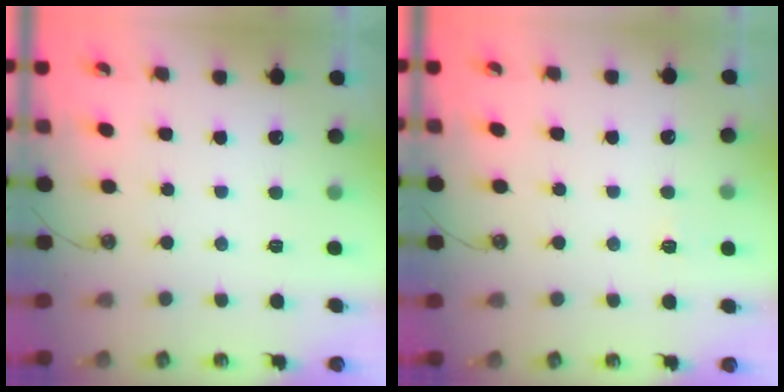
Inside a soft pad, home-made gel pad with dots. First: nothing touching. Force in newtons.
{"total": 2.3, "press": 2.3, "slide": 0.3}